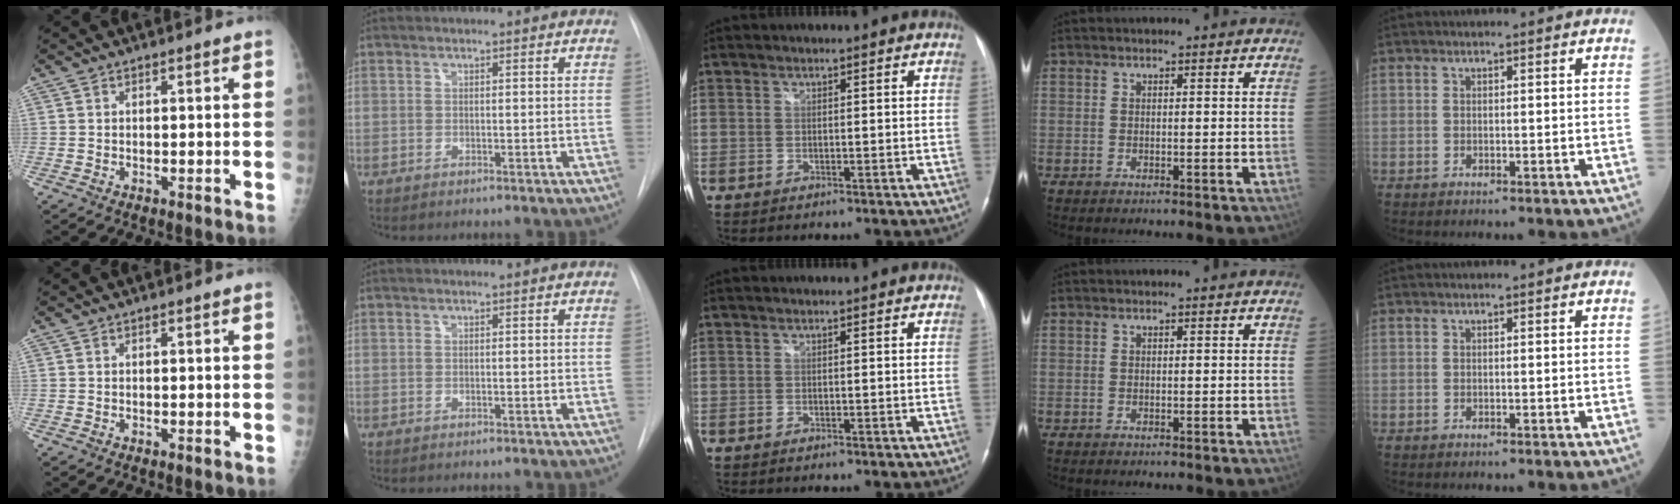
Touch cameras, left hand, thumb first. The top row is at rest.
{}